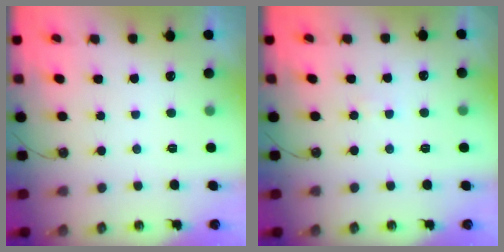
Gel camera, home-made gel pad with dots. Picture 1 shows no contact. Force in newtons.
{"total": 1.0, "press": 1.0, "slide": 0.1}